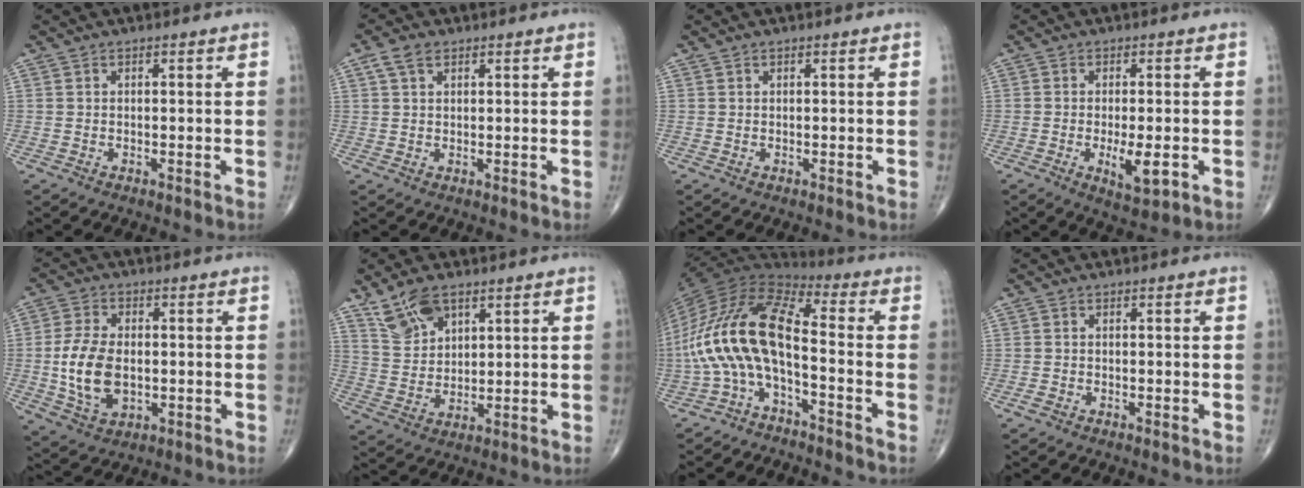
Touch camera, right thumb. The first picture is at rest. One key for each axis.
{"total": 2.7, "fx": 1.7, "fy": 1.5, "fz": 1.6, "tx": -0.033, "ty": 0.003, "tz": 0.037}
{"total": 0.0}
{"total": 6.1, "fx": -1.6, "fy": 2.1, "fz": 5.5, "tx": -0.087, "ty": -0.012, "tz": -0.022}
{"total": 11.3, "fx": -0.9, "fy": 6.9, "fz": 8.9, "tx": -0.171, "ty": -0.002, "tz": -0.012}
{"total": 8.3, "fx": 5.3, "fy": 4.3, "fz": 4.7, "tx": -0.076, "ty": -0.019, "tz": 0.111}
{"total": 16.2, "fx": -4.1, "fy": 6.3, "fz": 14.4, "tx": -0.293, "ty": 0.076, "tz": -0.089}
{"total": 1.1, "fx": -0.6, "fy": 0.6, "fz": 0.7, "tx": -0.018, "ty": 0.001, "tz": -0.012}